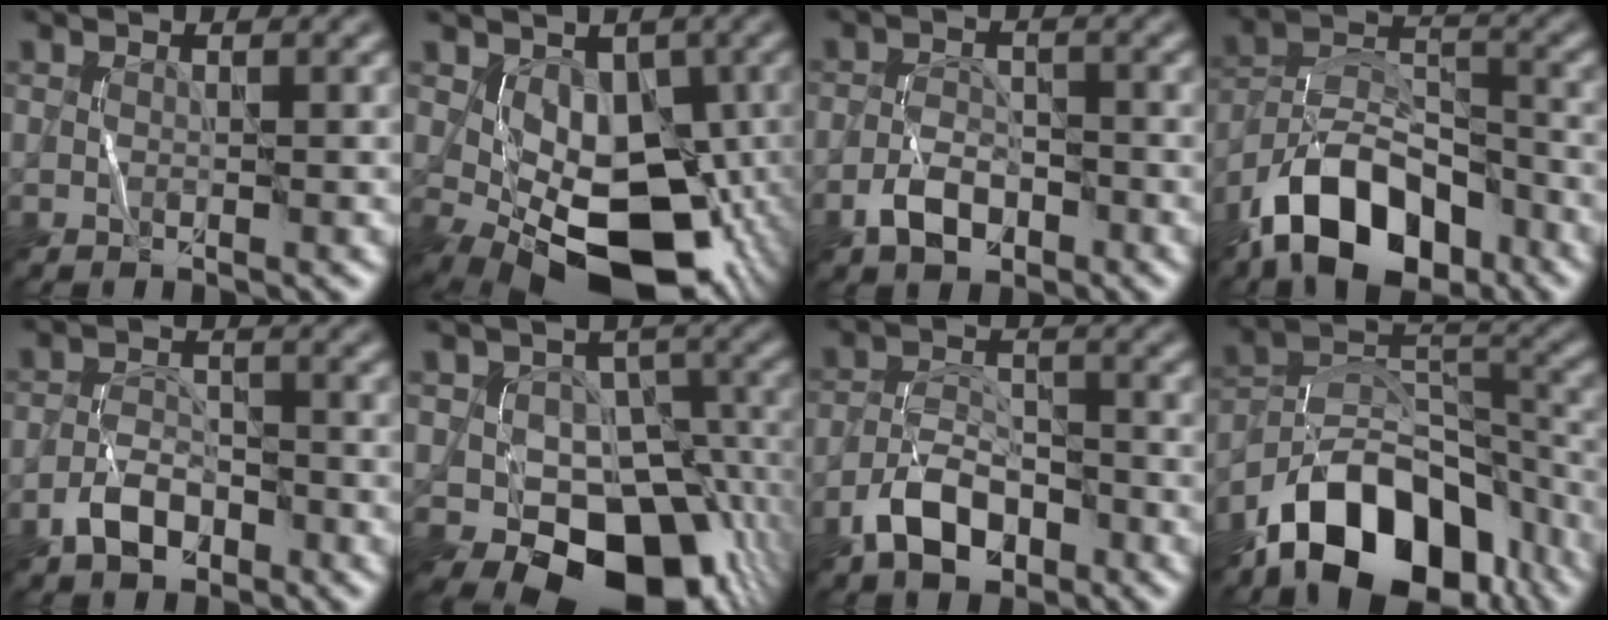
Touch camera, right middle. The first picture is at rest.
{"total": 10.5, "force": [-1.7, 6.8, 7.8], "torque": [-0.115, -0.014, -0.021]}
{"total": 3.0, "force": [-1.9, 1.8, 1.4], "torque": [-0.025, 0.007, -0.039]}
{"total": 10.1, "force": [-6.8, 5.1, 5.5], "torque": [-0.092, 0.012, -0.131]}
{"total": 3.1, "force": [-2.1, 1.7, 1.4], "torque": [-0.025, 0.009, -0.043]}
{"total": 12.3, "force": [-4.6, 8.6, 7.4], "torque": [-0.074, 0.005, -0.067]}
{"total": 5.1, "force": [-3.2, 2.8, 2.8], "torque": [-0.047, 0.007, -0.065]}
{"total": 12.7, "force": [-8.3, 6.9, 6.7], "torque": [-0.109, 0.017, -0.154]}